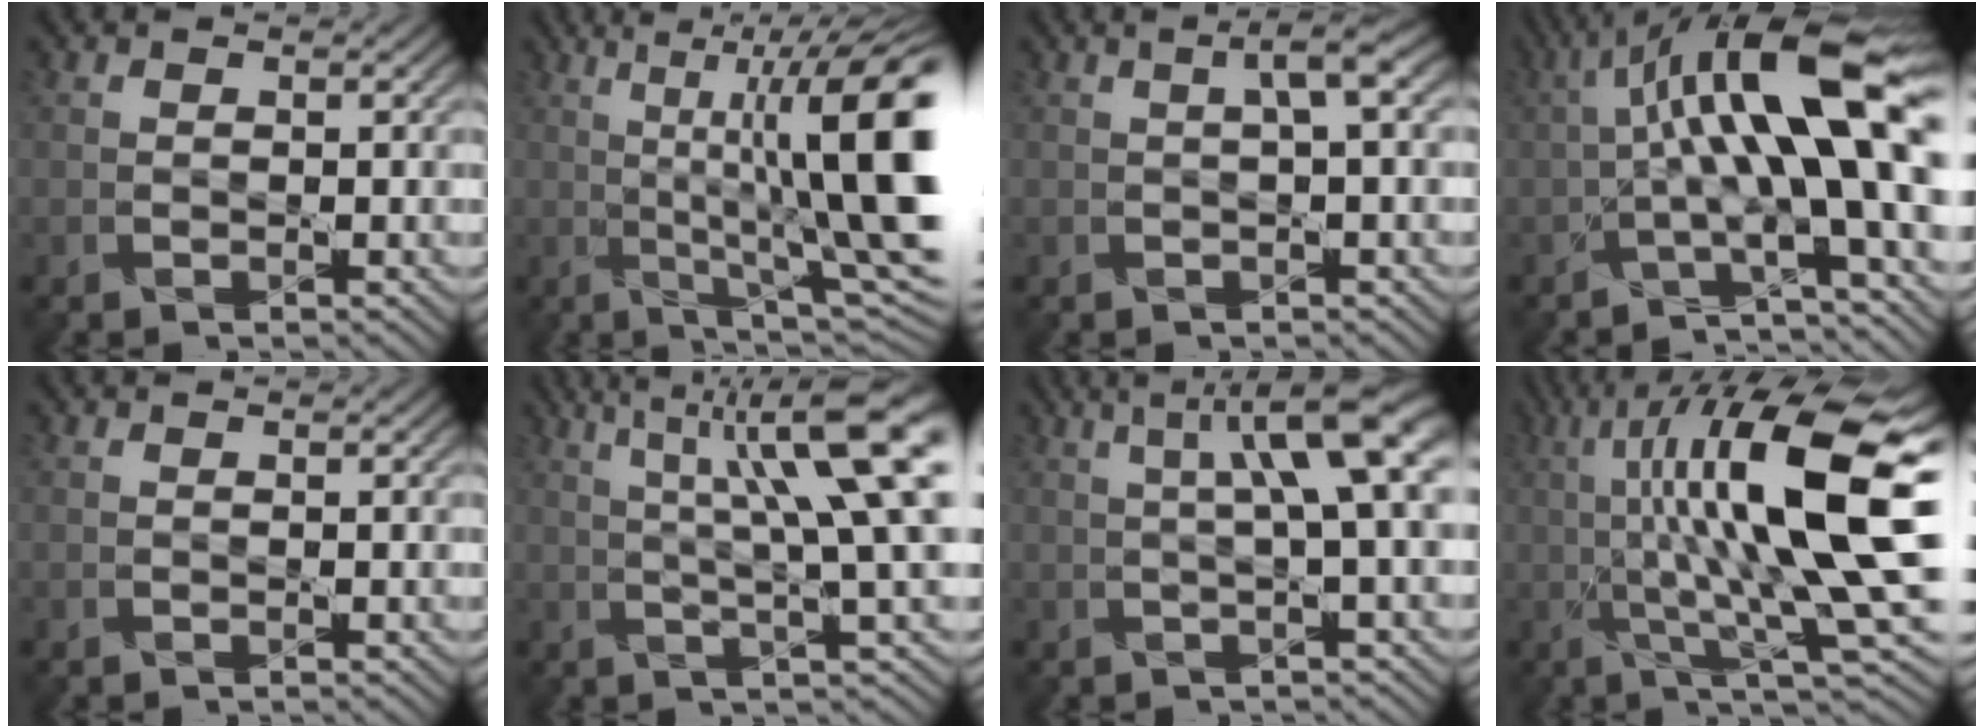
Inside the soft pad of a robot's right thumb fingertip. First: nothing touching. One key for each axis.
{"total": 16.1, "fx": 2.2, "fy": 3.8, "fz": 15.5, "tx": -0.225, "ty": 0.021, "tz": 0.048}
{"total": 2.4, "fx": 0.7, "fy": 0.0, "fz": 2.3, "tx": -0.037, "ty": 0.014, "tz": 0.012}
{"total": 15.2, "fx": 1.5, "fy": 4.0, "fz": 14.6, "tx": -0.235, "ty": 0.024, "tz": 0.016}
{"total": 0.0}
{"total": 11.2, "fx": 4.0, "fy": 1.6, "fz": 10.4, "tx": -0.159, "ty": 0.014, "tz": 0.067}
{"total": 7.4, "fx": 2.0, "fy": 0.9, "fz": 7.0, "tx": -0.102, "ty": 0.028, "tz": 0.029}
{"total": 16.2, "fx": 1.9, "fy": 3.1, "fz": 15.8, "tx": -0.251, "ty": 0.013, "tz": 0.039}